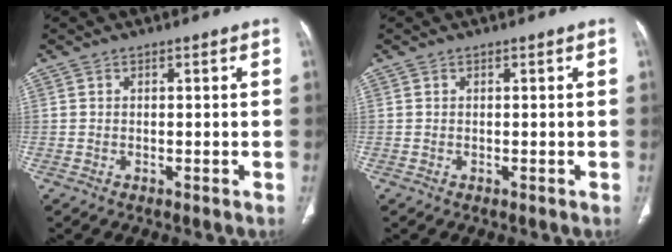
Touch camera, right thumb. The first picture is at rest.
{"total": 0.0}